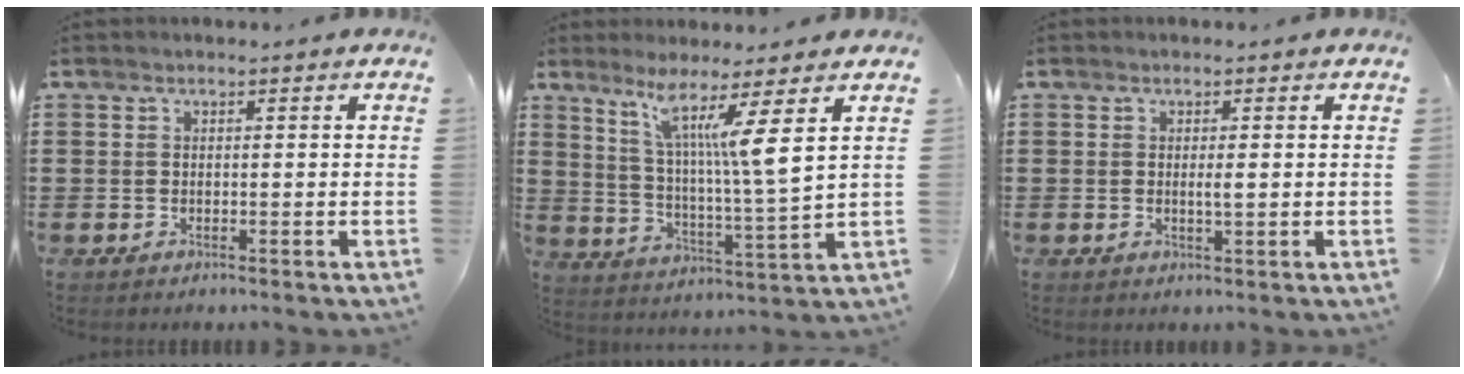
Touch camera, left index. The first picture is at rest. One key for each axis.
{"total": 9.4, "fx": 6.1, "fy": -1.1, "fz": 7.0, "tx": -0.138, "ty": -0.039, "tz": 0.094}
{"total": 1.3, "fx": 0.0, "fy": 0.2, "fz": 1.3, "tx": -0.026, "ty": -0.003, "tz": 0.000}